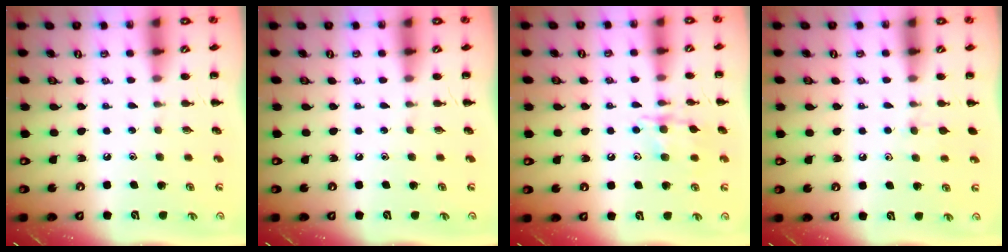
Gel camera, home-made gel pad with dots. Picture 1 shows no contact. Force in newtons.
{"total": 0.0}
{"total": 10.9, "press": 10.8, "slide": 0.6}
{"total": 5.0, "press": 4.7, "slide": 1.7}